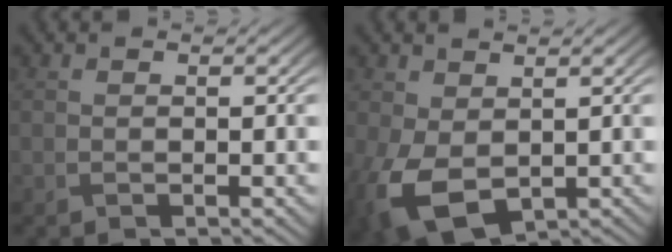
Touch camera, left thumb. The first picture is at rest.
{"total": 8.0, "force": [-1.2, 5.3, 5.9], "torque": [-0.168, -0.020, -0.013]}